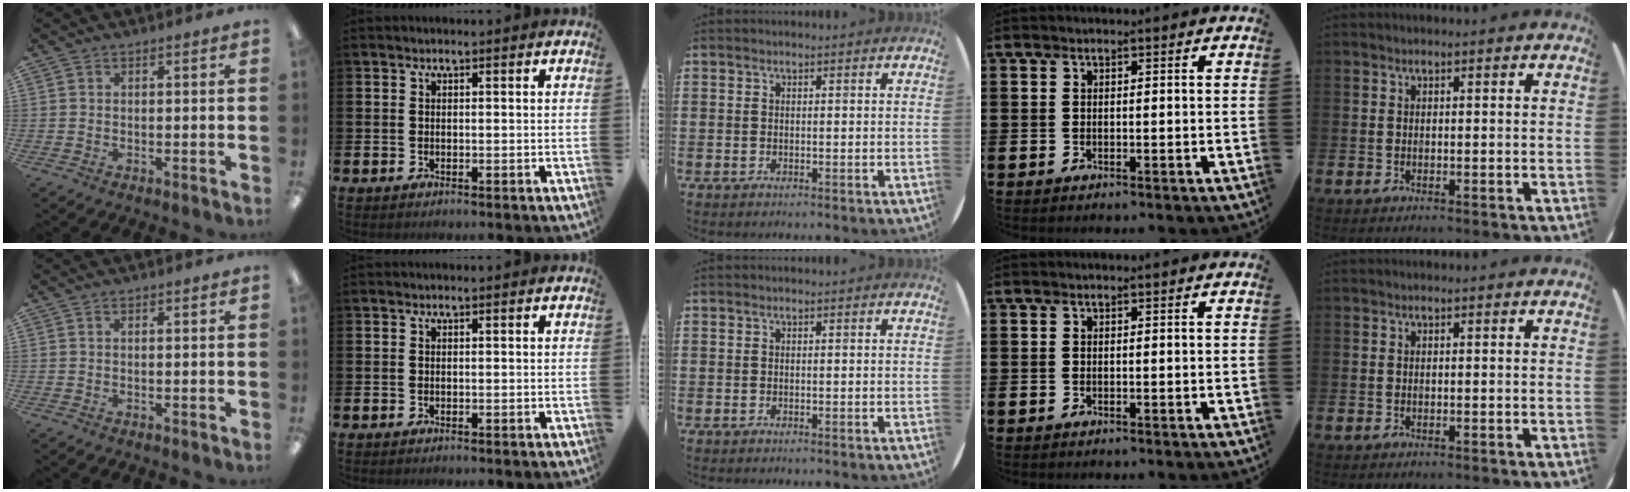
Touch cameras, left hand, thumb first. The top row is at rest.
{}